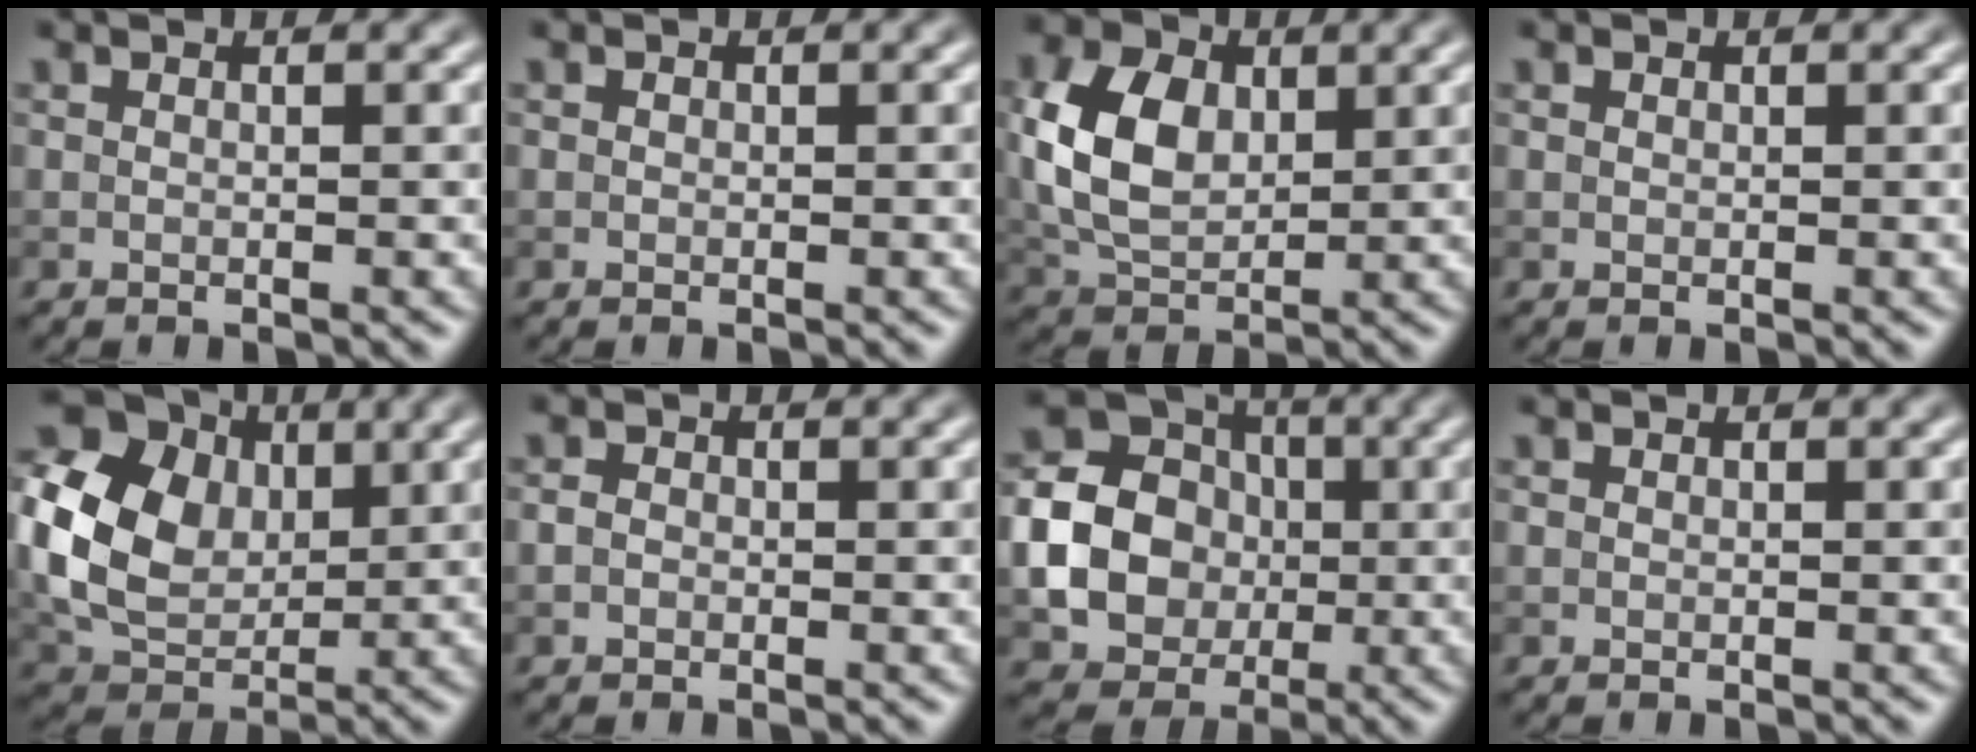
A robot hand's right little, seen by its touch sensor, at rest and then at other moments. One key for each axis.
{"total": 0.0}
{"total": 7.4, "fx": 1.2, "fy": 5.1, "fz": 5.2, "tx": -0.118, "ty": 0.010, "tz": 0.020}
{"total": 0.0}
{"total": 11.9, "fx": 1.3, "fy": 9.3, "fz": 7.4, "tx": -0.166, "ty": 0.007, "tz": 0.022}
{"total": 0.8, "fx": -0.4, "fy": 0.6, "fz": 0.3, "tx": -0.007, "ty": -0.001, "tz": -0.010}
{"total": 9.5, "fx": -0.9, "fy": 8.1, "fz": 4.9, "tx": -0.082, "ty": -0.006, "tz": -0.031}
{"total": 0.0}